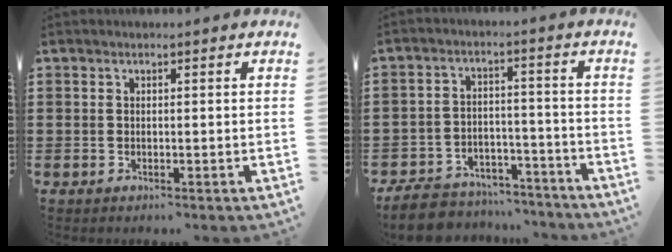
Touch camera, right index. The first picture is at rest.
{"total": 7.1, "force": [-6.6, 2.1, 1.7], "torque": [-0.037, 0.020, -0.128]}